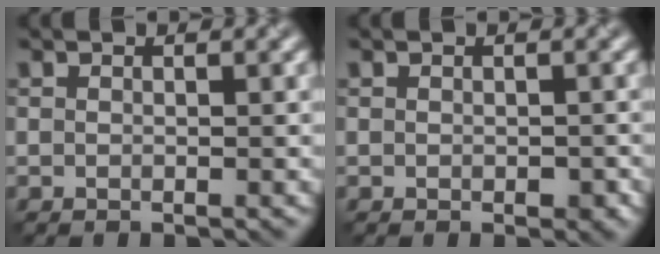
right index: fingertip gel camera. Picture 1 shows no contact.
{"total": 1.0, "force": [-0.5, 0.6, 0.6], "torque": [-0.009, -0.004, -0.003]}